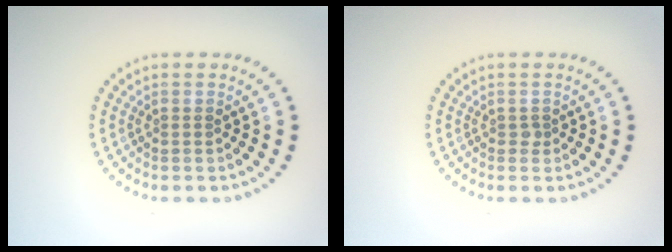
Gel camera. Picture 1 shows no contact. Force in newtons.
{"total": 0.6, "press": 0.5, "slide": 0.3}